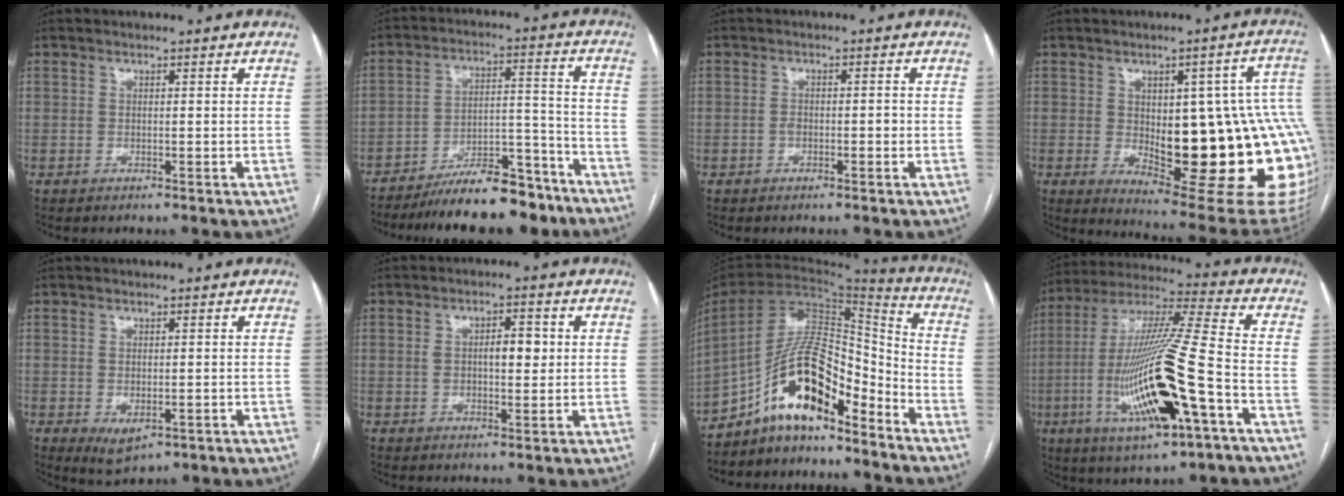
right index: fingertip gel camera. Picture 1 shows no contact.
{"total": 15.0, "force": [-12.5, 3.9, 7.2], "torque": [-0.100, 0.037, -0.199]}
{"total": 1.5, "force": [-0.5, 0.7, 1.2], "torque": [-0.022, 0.004, -0.004]}
{"total": 24.7, "force": [-1.9, 7.3, 23.5], "torque": [-0.229, 0.011, 0.001]}
{"total": 3.8, "force": [-1.2, 2.0, 2.9], "torque": [-0.046, -0.008, -0.005]}
{"total": 4.9, "force": [0.7, 2.0, 4.4], "torque": [-0.076, 0.012, 0.016]}
{"total": 14.9, "force": [-10.2, 4.6, 9.9], "torque": [-0.178, 0.036, -0.180]}
{"total": 21.0, "force": [-6.5, 1.9, 19.9], "torque": [-0.419, -0.022, -0.113]}